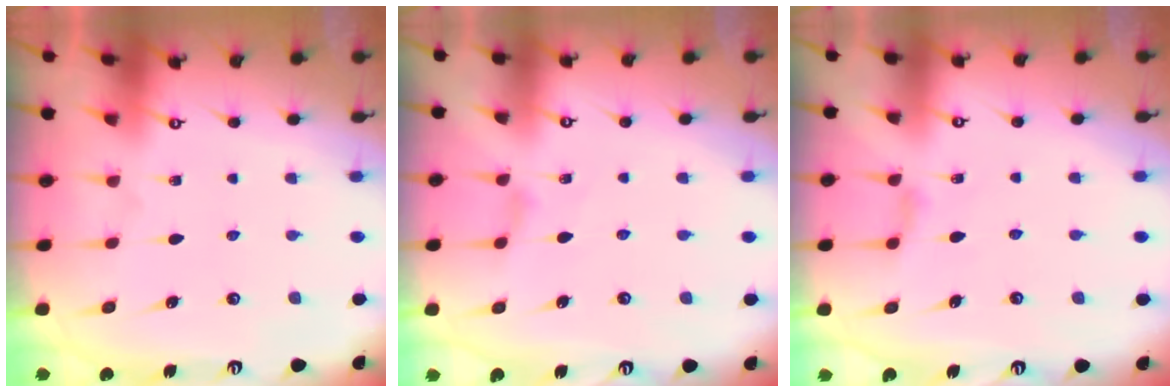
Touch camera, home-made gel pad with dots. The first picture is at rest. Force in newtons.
{"total": 1.5, "press": 1.4, "slide": 0.4}
{"total": 2.0, "press": 2.0, "slide": 0.4}